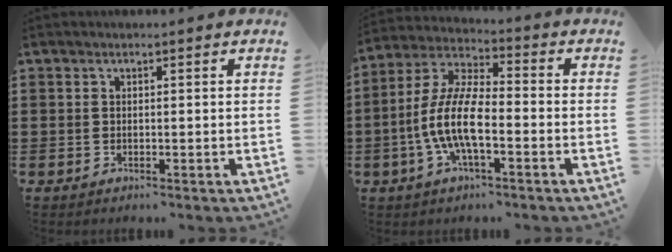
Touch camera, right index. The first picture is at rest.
{"total": 9.8, "force": [-3.2, 3.1, 8.7], "torque": [-0.209, -0.013, -0.068]}